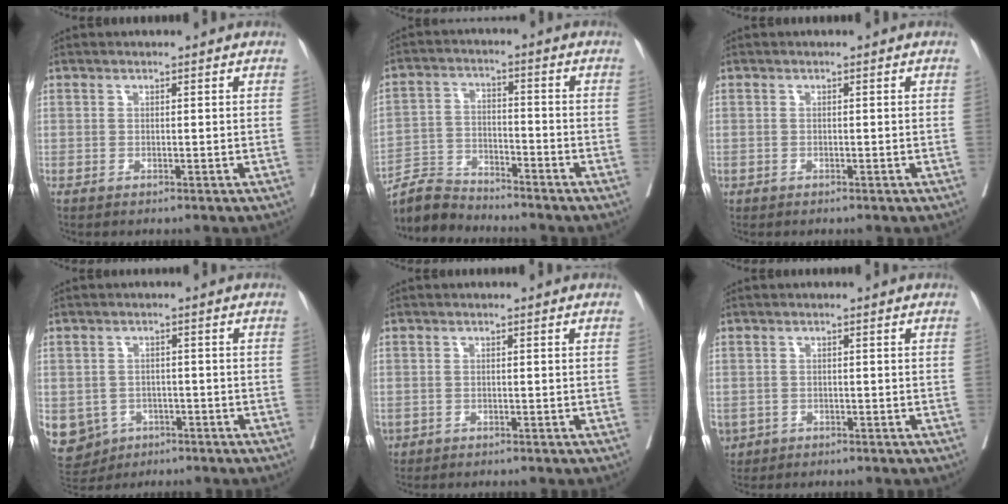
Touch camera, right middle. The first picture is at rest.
{"total": 6.7, "force": [-6.6, 0.8, -0.4], "torque": [-0.002, 0.002, -0.128]}
{"total": 0.0}
{"total": 10.9, "force": [-4.6, 9.4, 3.0], "torque": [-0.093, 0.001, -0.058]}
{"total": 1.4, "force": [-0.8, 1.1, 0.5], "torque": [-0.014, 0.000, -0.010]}
{"total": 3.8, "force": [-2.0, 3.1, 0.9], "torque": [-0.022, 0.000, -0.030]}